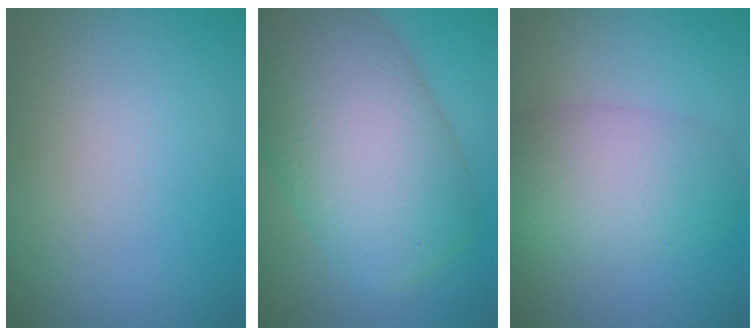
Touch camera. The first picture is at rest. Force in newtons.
{"total": 12.3, "press": 12.3, "slide": 0.5}
{"total": 5.5, "press": 5.5, "slide": 0.1}